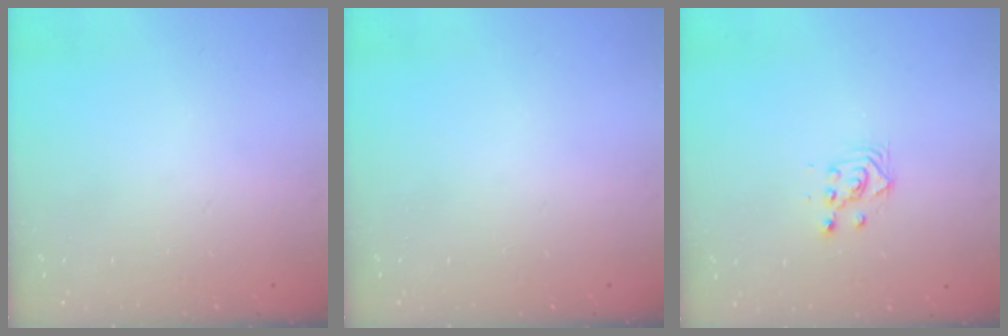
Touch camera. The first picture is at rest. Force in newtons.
{"total": 0.0}
{"total": 2.8, "press": 2.8, "slide": 0.2}